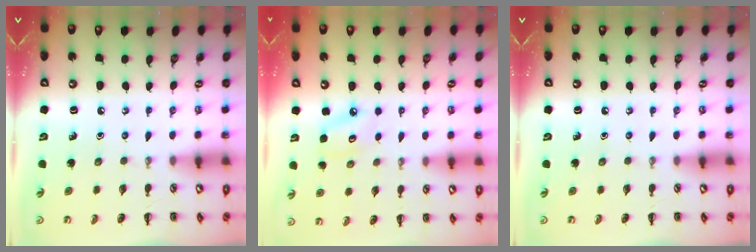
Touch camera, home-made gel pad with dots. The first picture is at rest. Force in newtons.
{"total": 5.7, "press": 5.6, "slide": 1.0}
{"total": 0.0}